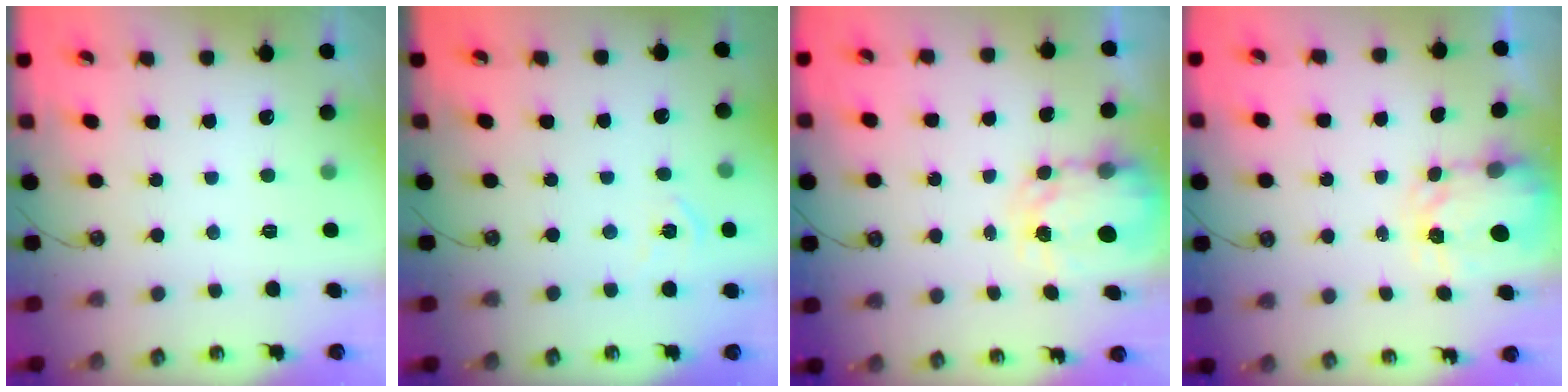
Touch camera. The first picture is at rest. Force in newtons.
{"total": 5.3, "press": 5.2, "slide": 0.6}
{"total": 4.3, "press": 4.3, "slide": 0.3}
{"total": 3.3, "press": 3.3, "slide": 0.6}